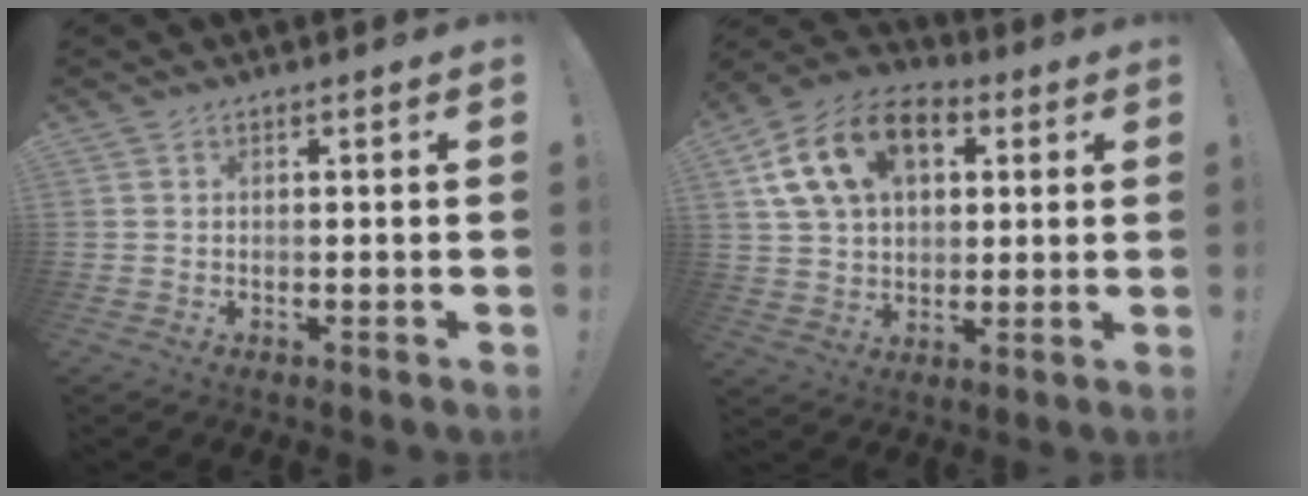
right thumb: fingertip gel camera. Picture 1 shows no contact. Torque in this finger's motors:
{"motor_torque": [1.19, 2.68, 0.85, -0.17, 0.50]}